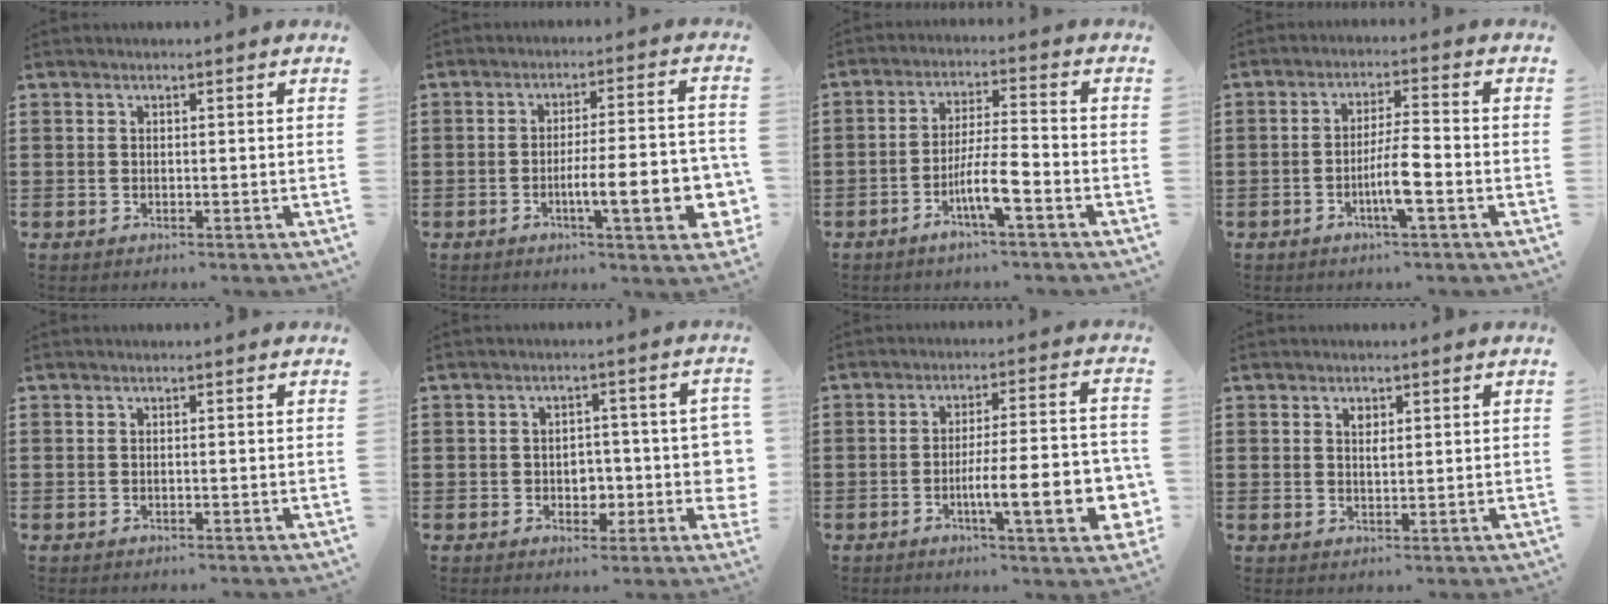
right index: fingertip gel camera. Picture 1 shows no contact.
{"total": 10.5, "force": [-3.2, 2.4, 9.7], "torque": [-0.156, -0.005, -0.053]}
{"total": 6.9, "force": [-3.4, 0.7, 5.9], "torque": [-0.119, -0.008, -0.066]}
{"total": 5.5, "force": [-2.0, 0.5, 5.1], "torque": [-0.099, -0.007, -0.041]}
{"total": 0.0}
{"total": 4.4, "force": [-0.8, 3.2, 2.9], "torque": [-0.038, 0.000, -0.021]}
{"total": 12.0, "force": [-3.6, 2.7, 11.1], "torque": [-0.185, -0.006, -0.062]}
{"total": 1.5, "force": [0.7, 0.8, 1.1], "torque": [-0.015, 0.001, 0.010]}